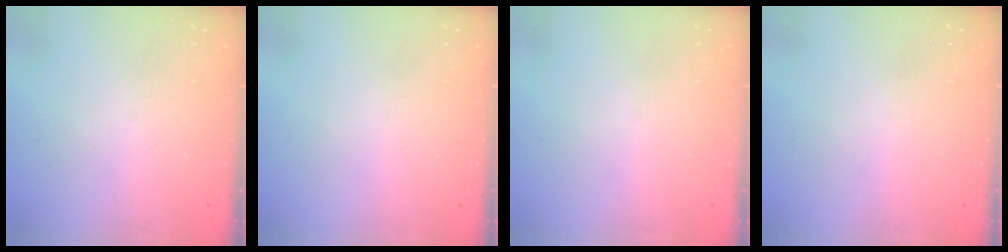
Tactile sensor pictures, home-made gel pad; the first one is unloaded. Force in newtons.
{"total": 0.0}
{"total": 0.0}
{"total": 0.0}